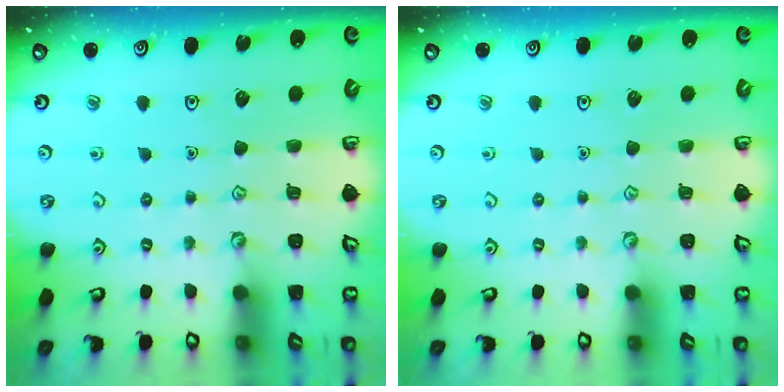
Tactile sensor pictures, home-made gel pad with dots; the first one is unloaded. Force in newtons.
{"total": 0.0}